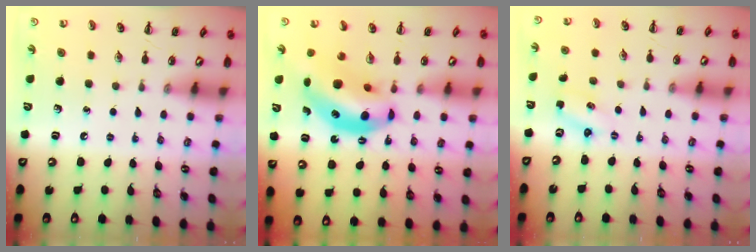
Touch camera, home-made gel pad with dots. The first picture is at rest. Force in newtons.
{"total": 12.4, "press": 12.0, "slide": 3.2}
{"total": 2.1, "press": 2.0, "slide": 0.6}